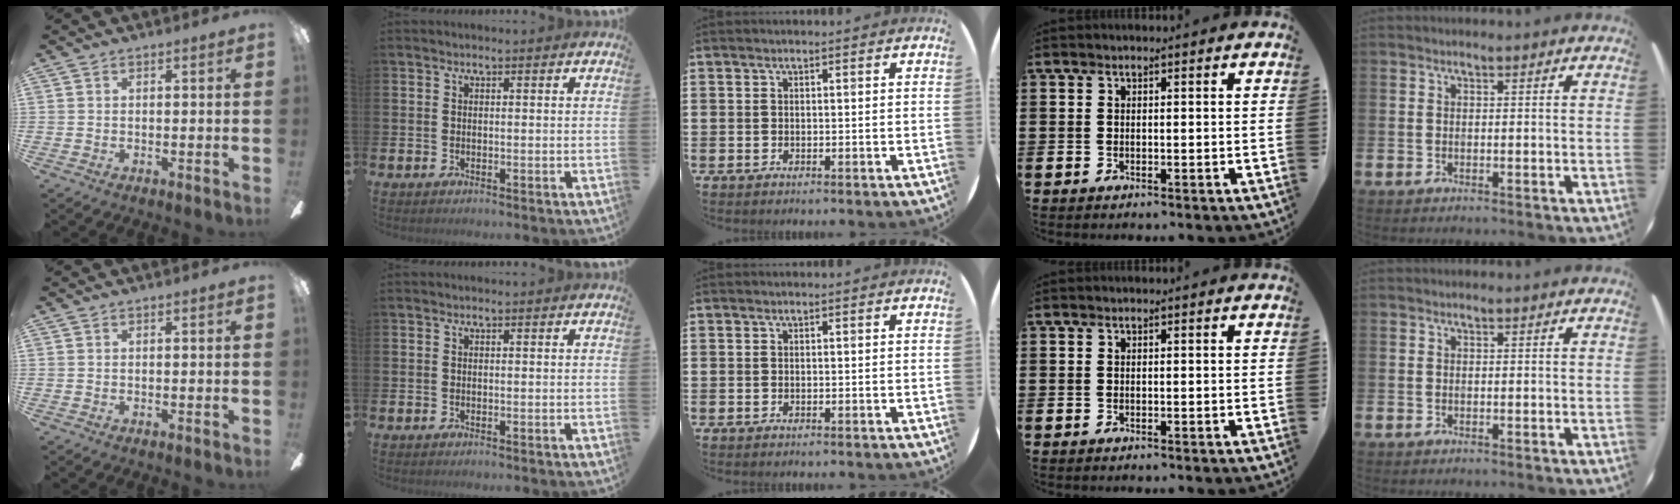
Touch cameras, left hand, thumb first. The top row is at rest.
{}